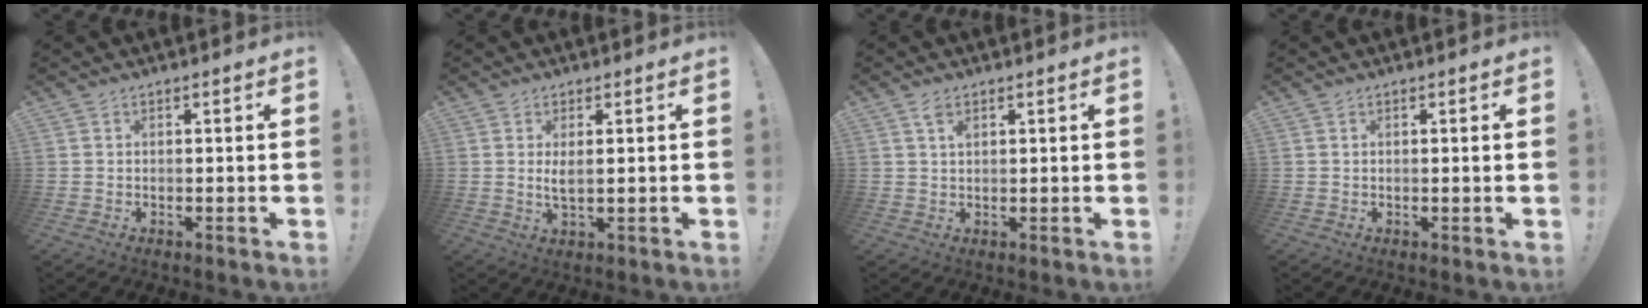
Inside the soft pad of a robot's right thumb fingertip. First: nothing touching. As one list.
[{"total": 3.5, "force": [0.9, 0.9, 3.2], "torque": [-0.045, -0.007, 0.015]}, {"total": 2.5, "force": [1.5, 1.2, 1.5], "torque": [-0.017, -0.007, 0.025]}, {"total": 0.8, "force": [0.3, -0.3, 0.7], "torque": [-0.009, -0.002, 0.004]}]